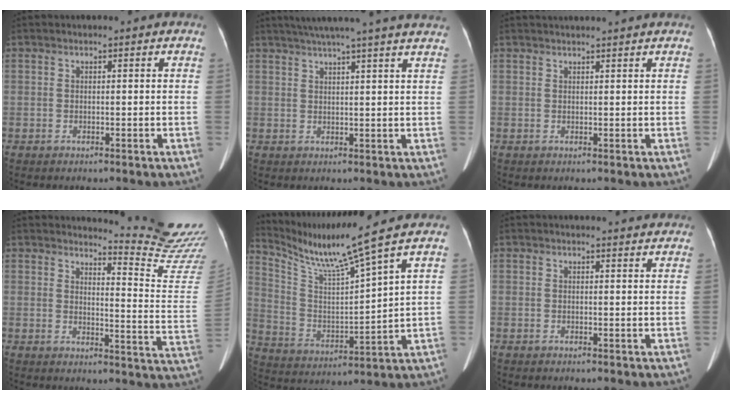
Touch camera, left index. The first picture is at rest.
{"total": 18.0, "force": [15.5, -0.8, 9.2], "torque": [-0.150, 0.012, 0.197]}
{"total": 5.6, "force": [5.3, -0.6, 1.8], "torque": [-0.018, 0.028, 0.064]}
{"total": 14.0, "force": [13.8, -2.1, 1.4], "torque": [-0.015, -0.157, 0.144]}
{"total": 12.3, "force": [10.1, -3.1, 6.1], "torque": [-0.130, -0.028, 0.197]}
{"total": 2.4, "force": [2.3, 0.2, 0.3], "torque": [-0.011, -0.007, 0.020]}